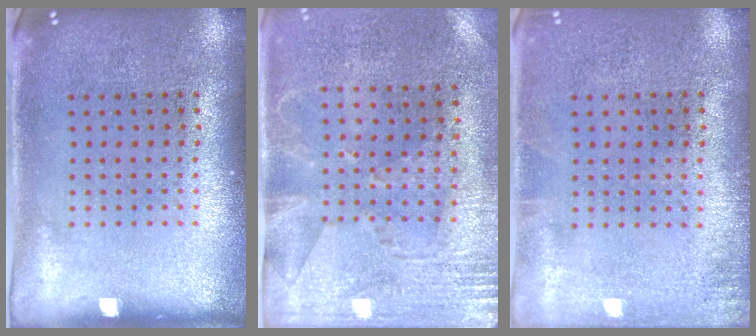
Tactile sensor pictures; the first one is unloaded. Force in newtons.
{"total": 2.8, "press": 2.3, "slide": 1.5}
{"total": 0.9, "press": 0.9, "slide": 0.2}